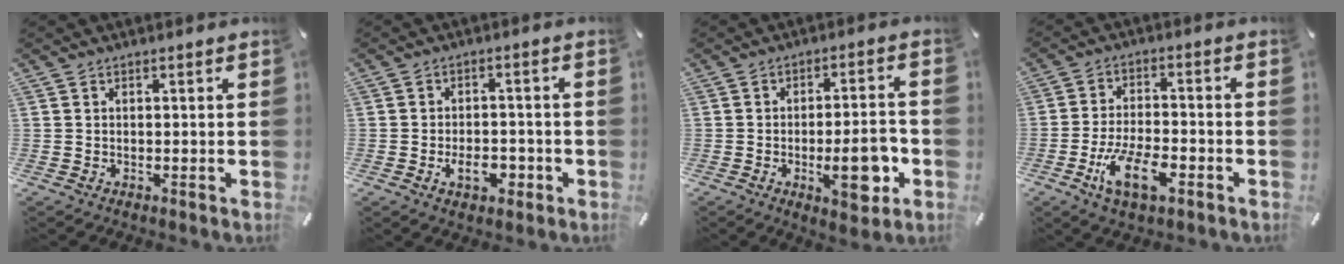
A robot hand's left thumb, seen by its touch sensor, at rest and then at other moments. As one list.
[{"total": 6.2, "force": [-2.3, 4.0, 4.2], "torque": [-0.054, 0.006, -0.040]}, {"total": 11.9, "force": [-3.5, 4.5, 10.4], "torque": [-0.131, 0.004, -0.055]}, {"total": 10.7, "force": [-5.0, 4.8, 8.2], "torque": [-0.169, 0.013, -0.090]}]